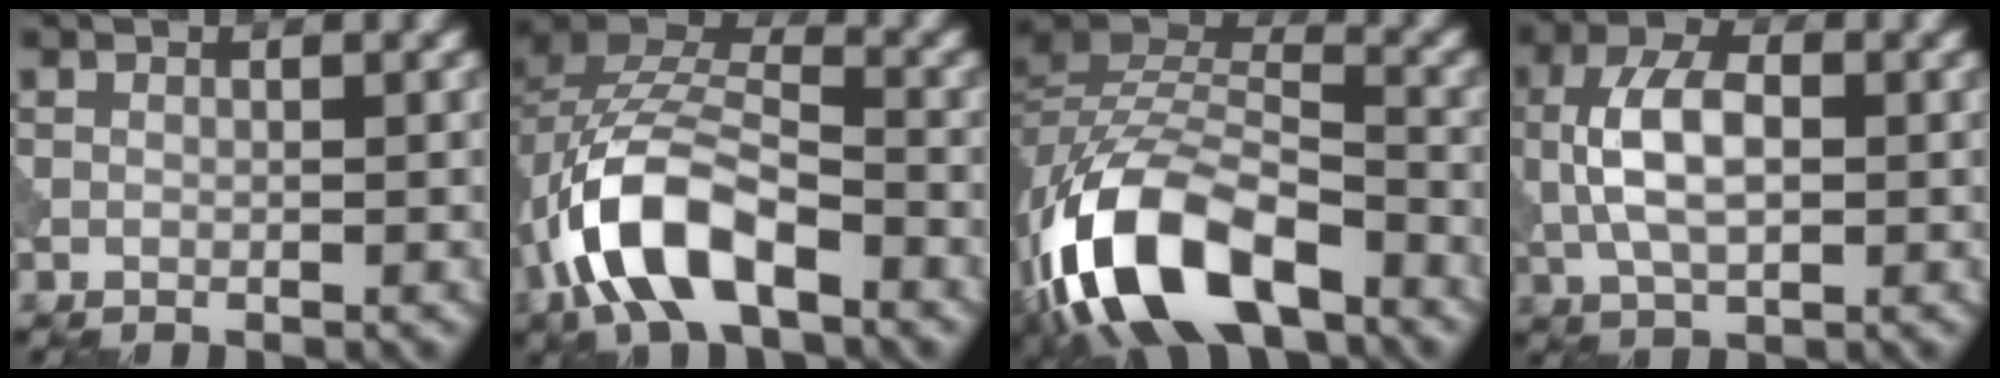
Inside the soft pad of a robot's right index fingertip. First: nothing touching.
{"total": 10.0, "force": [-4.5, 5.2, 7.4], "torque": [-0.147, 0.010, -0.091]}
{"total": 13.0, "force": [-7.2, 6.4, 8.8], "torque": [-0.173, -0.006, -0.141]}
{"total": 5.9, "force": [-0.1, 3.1, 5.0], "torque": [-0.105, 0.005, -0.003]}